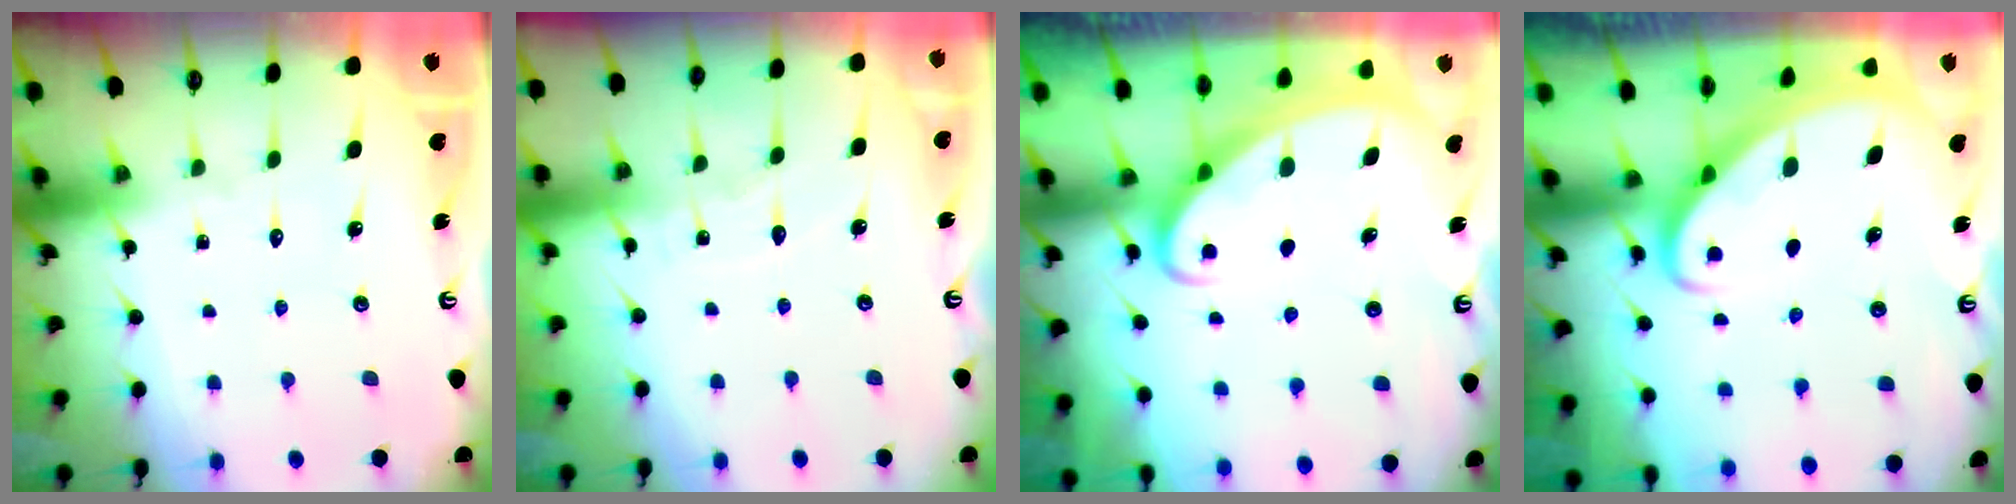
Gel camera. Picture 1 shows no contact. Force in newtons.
{"total": 4.3, "press": 4.3, "slide": 0.5}
{"total": 2.2, "press": 2.2, "slide": 0.4}
{"total": 2.5, "press": 2.5, "slide": 0.3}